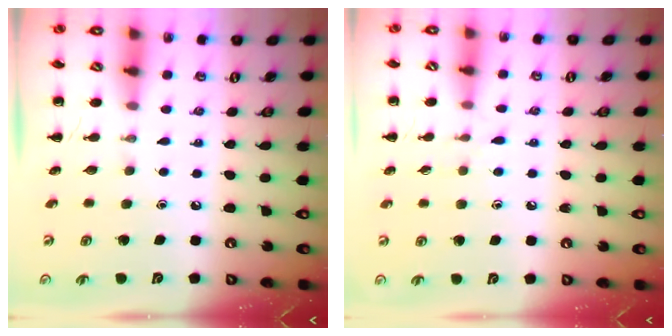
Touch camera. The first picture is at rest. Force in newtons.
{"total": 6.0, "press": 5.7, "slide": 2.0}